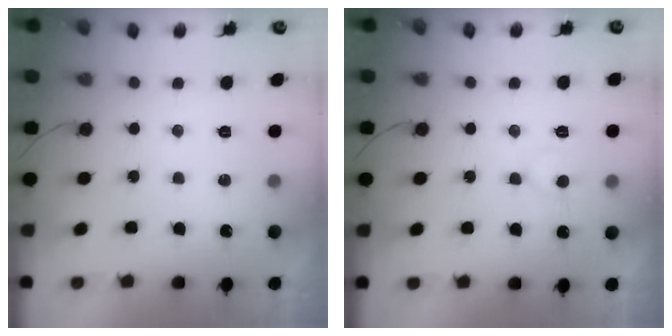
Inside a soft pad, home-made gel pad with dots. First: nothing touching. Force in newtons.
{"total": 6.6, "press": 6.6, "slide": 0.4}